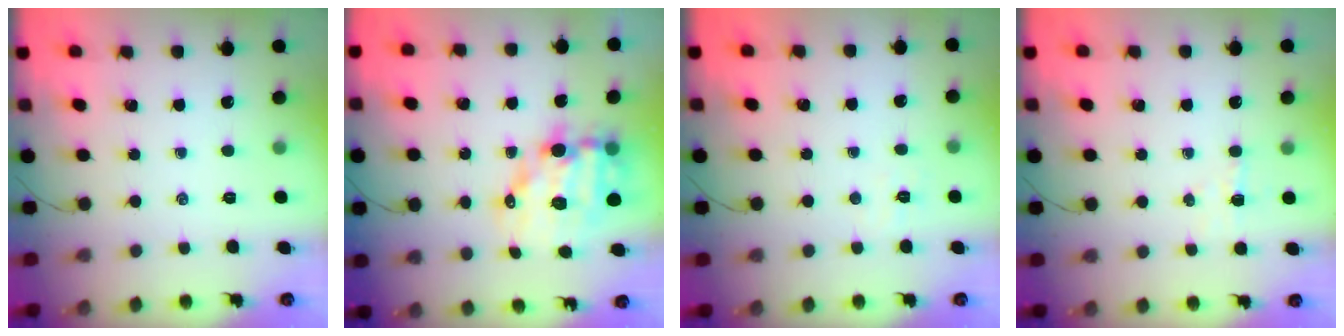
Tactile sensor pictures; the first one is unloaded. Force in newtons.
{"total": 12.6, "press": 12.2, "slide": 3.1}
{"total": 3.8, "press": 3.7, "slide": 0.8}
{"total": 3.1, "press": 3.1, "slide": 0.6}